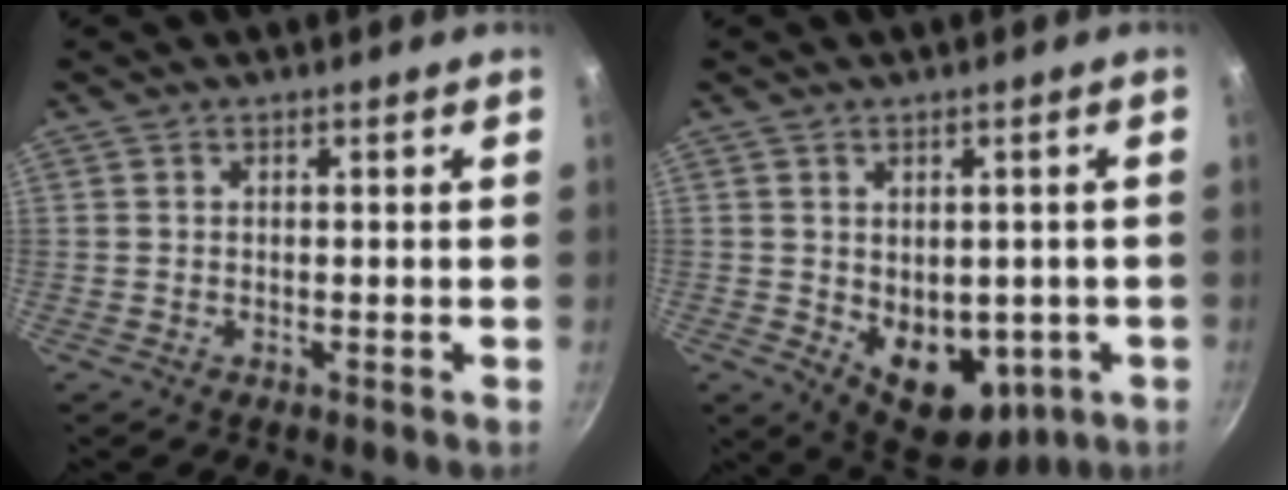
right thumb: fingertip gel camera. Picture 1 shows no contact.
{"total": 11.2, "force": [-2.5, 7.5, 7.9], "torque": [-0.066, -0.011, -0.015]}